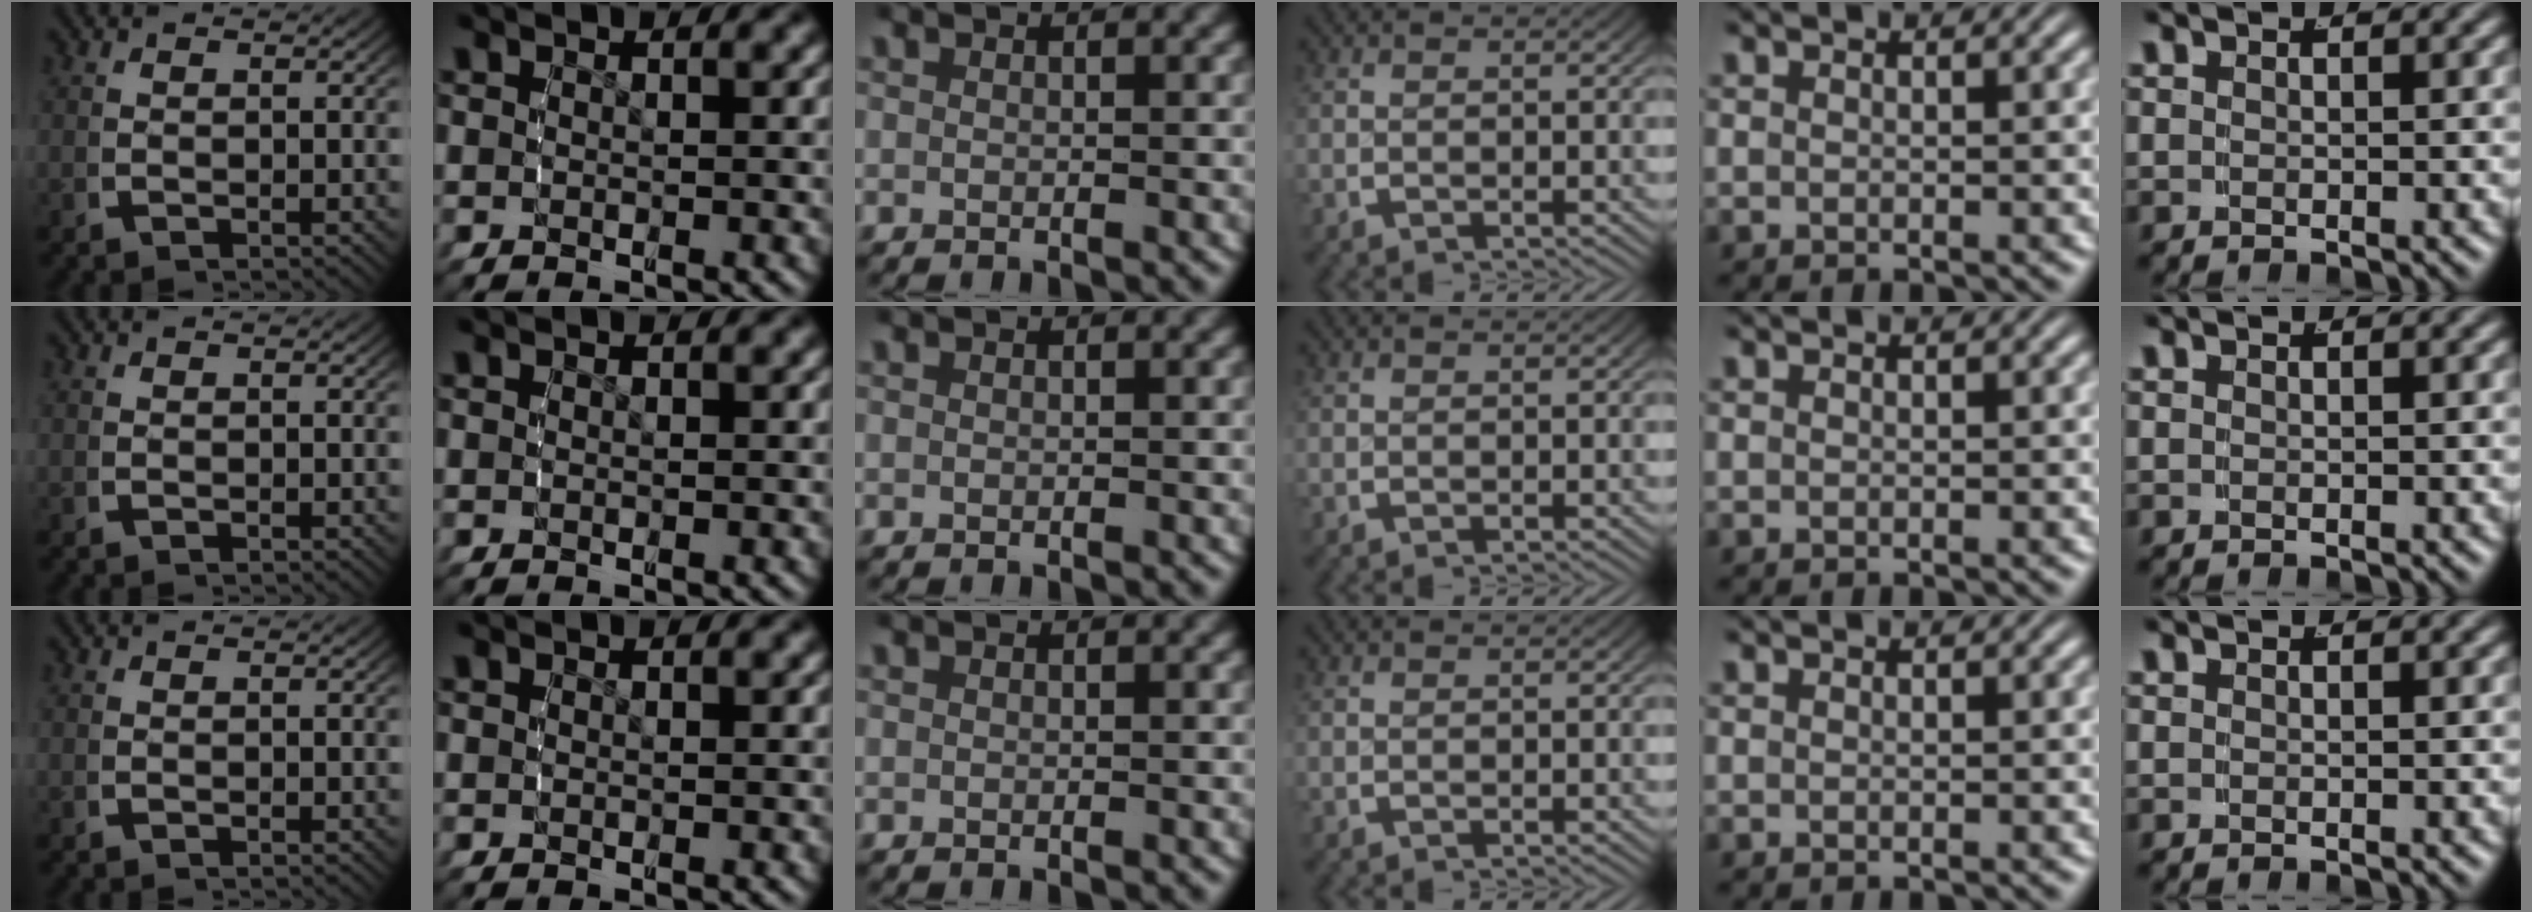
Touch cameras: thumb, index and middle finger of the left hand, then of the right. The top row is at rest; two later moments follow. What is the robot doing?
{"motion": "reach", "object": "shirt"}